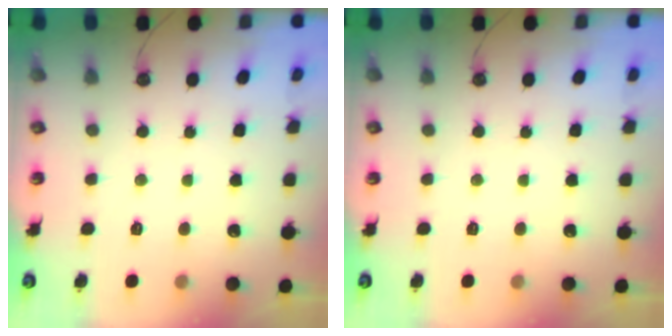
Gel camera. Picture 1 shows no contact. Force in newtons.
{"total": 0.0}